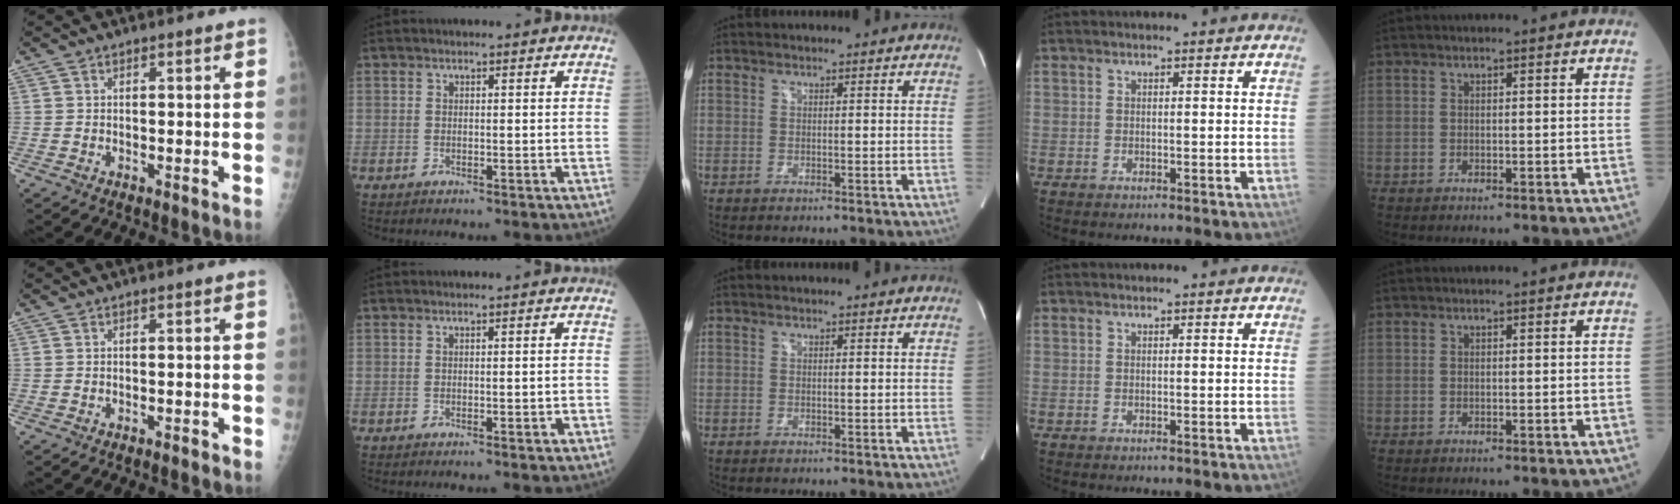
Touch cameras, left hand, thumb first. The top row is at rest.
{"thumb": {"total": 1.4, "force": [-1.1, 0.3, 0.8], "torque": [-0.017, 0.005, -0.008]}, "index": {"total": 1.0, "force": [-0.4, 0.2, 0.9], "torque": [-0.015, -0.001, -0.001]}}